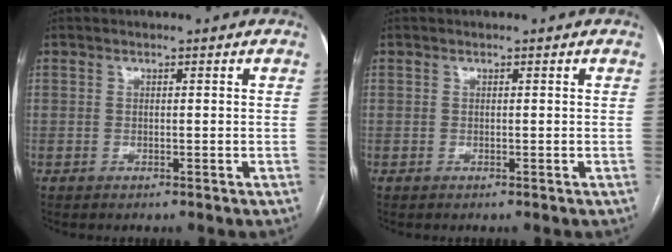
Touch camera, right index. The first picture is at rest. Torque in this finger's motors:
{"motor_torque": [0.00, 0.00, 0.00, 0.00]}